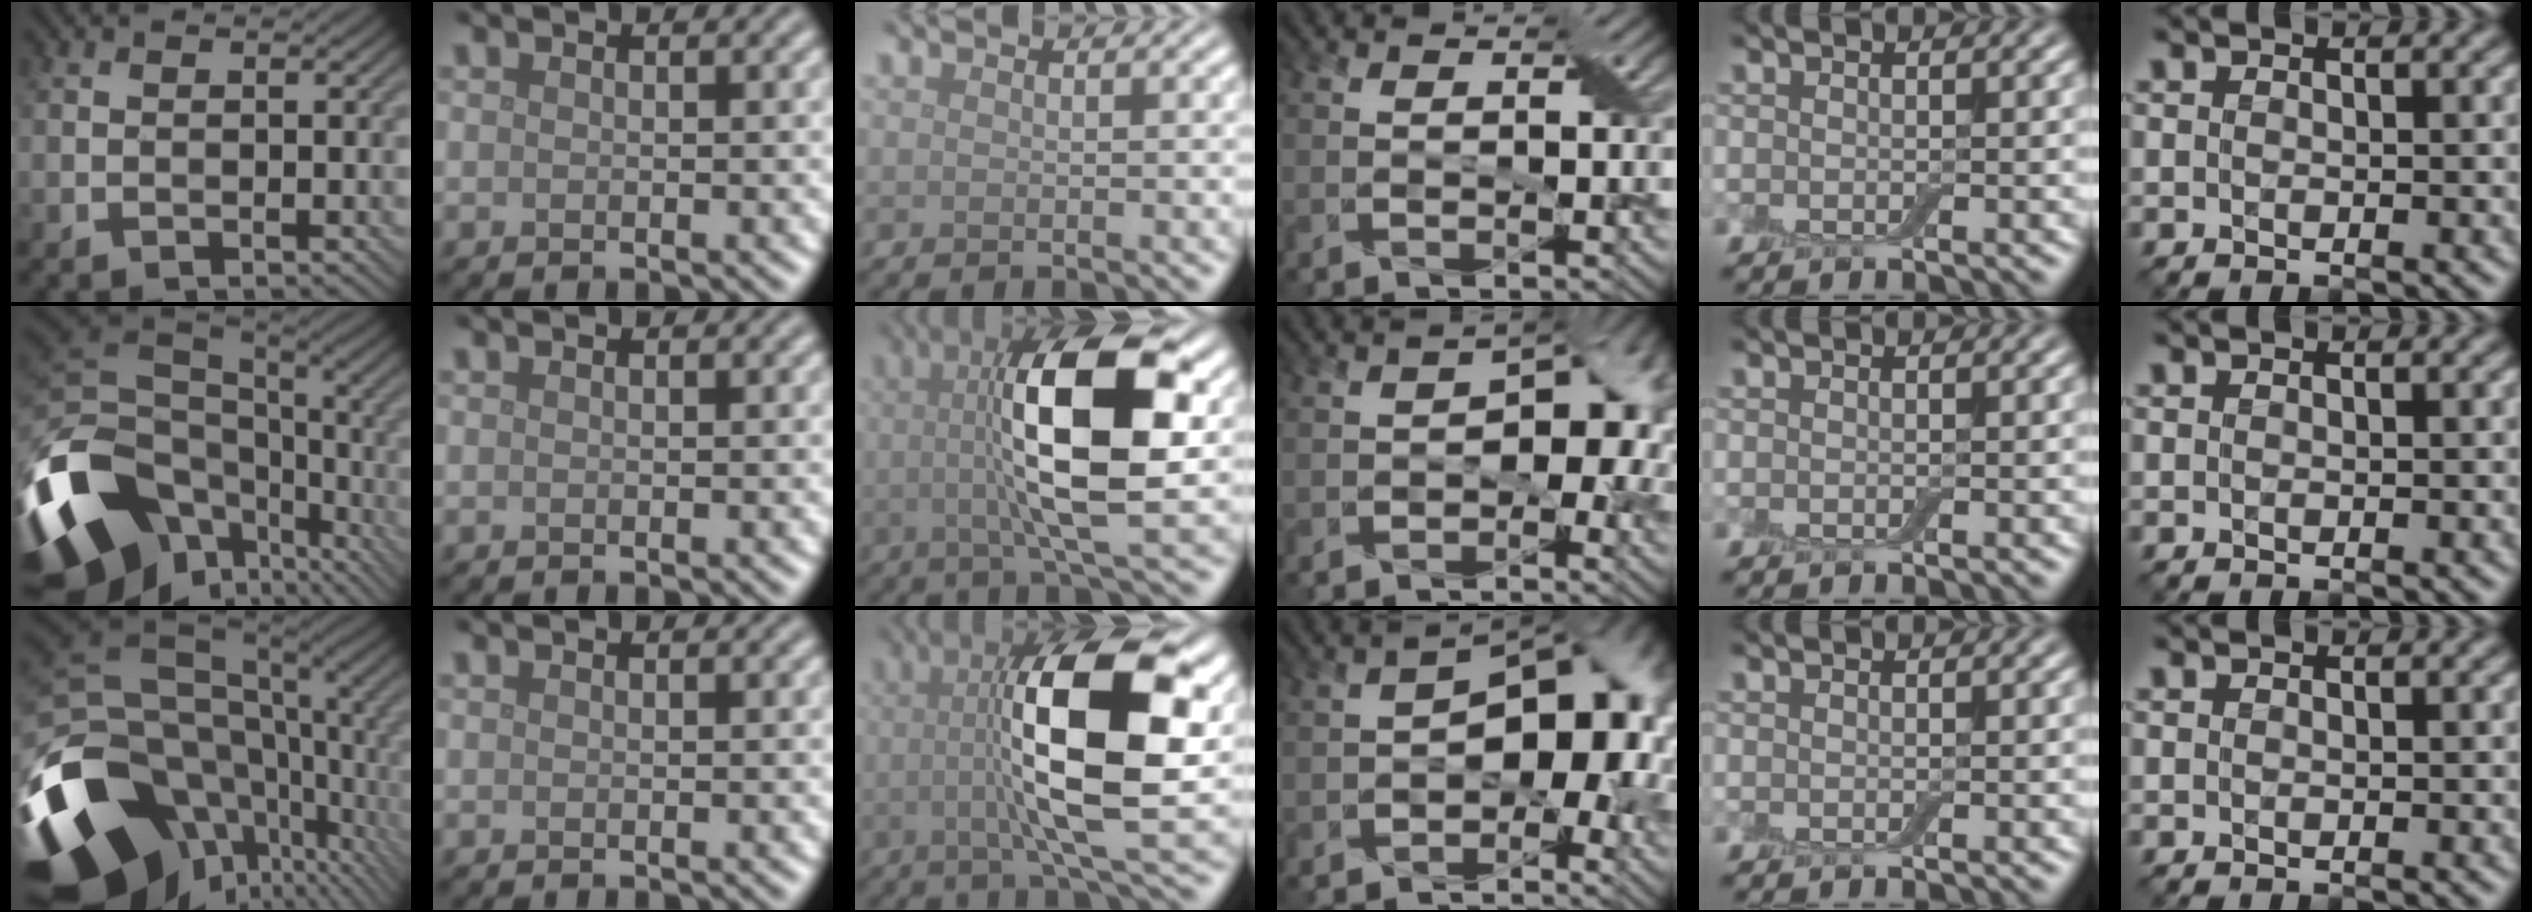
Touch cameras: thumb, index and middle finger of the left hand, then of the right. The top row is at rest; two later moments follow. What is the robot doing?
{"motion": "open", "object": "airpods case & airpods"}